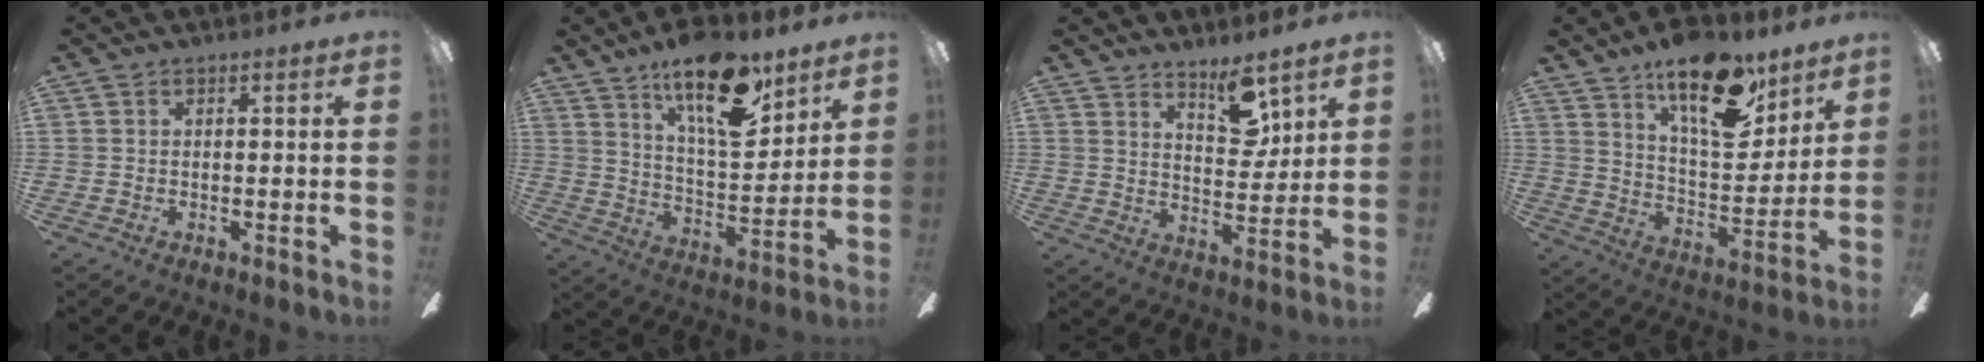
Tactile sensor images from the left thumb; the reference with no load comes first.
{"total": 18.8, "force": [12.3, 7.3, 12.2], "torque": [-0.195, -0.064, 0.204]}
{"total": 10.0, "force": [7.0, 4.3, 5.8], "torque": [-0.068, -0.040, 0.118]}
{"total": 20.5, "force": [13.8, 8.6, 12.5], "torque": [-0.192, -0.080, 0.232]}